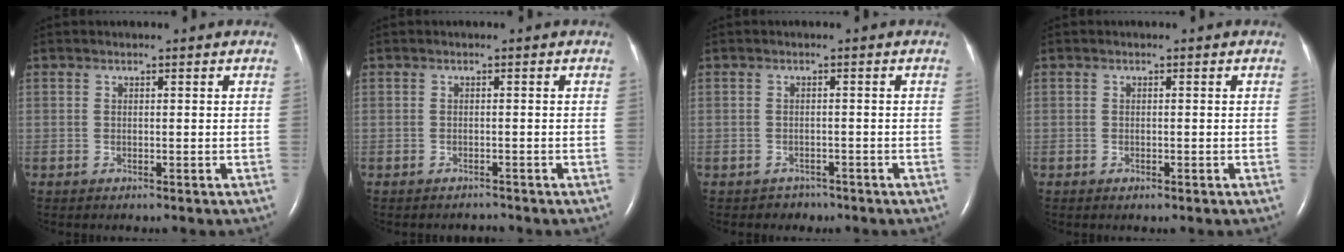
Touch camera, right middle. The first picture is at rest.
{"total": 0.8, "force": [-0.8, 0.1, -0.2], "torque": [-0.001, -0.006, -0.011]}
{"total": 1.6, "force": [-1.2, 1.0, -0.4], "torque": [-0.002, 0.003, -0.019]}
{"total": 0.0}